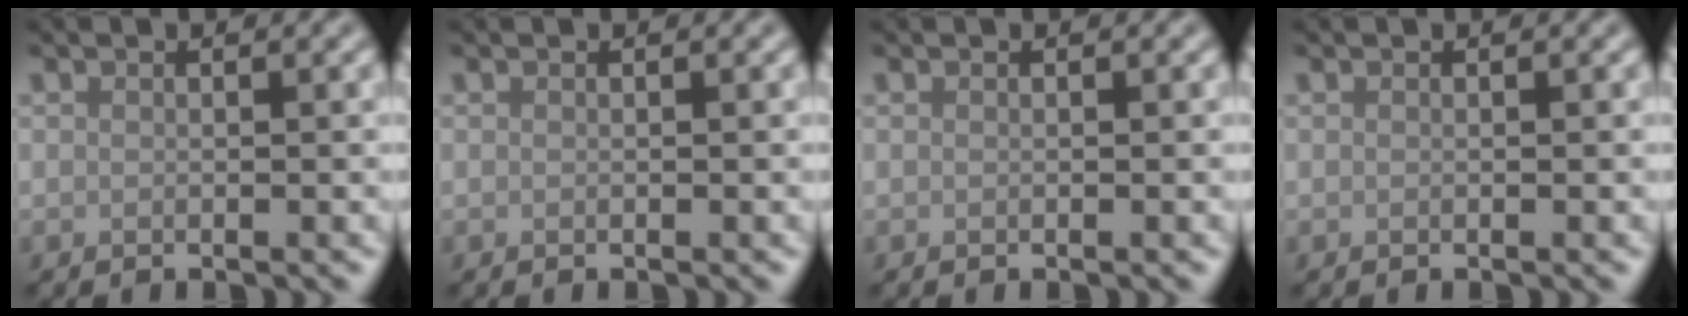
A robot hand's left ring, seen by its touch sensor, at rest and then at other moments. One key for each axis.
{"total": 0.0}
{"total": 0.0}
{"total": 0.0}